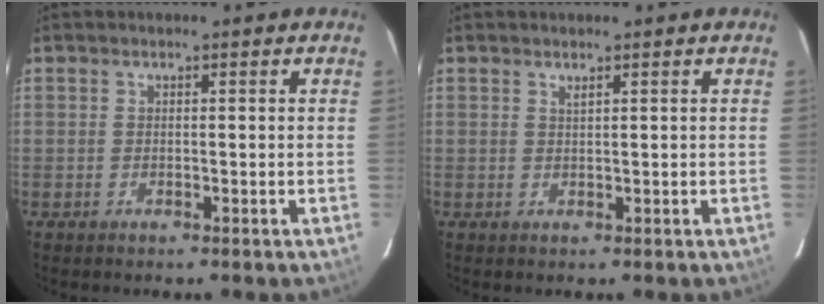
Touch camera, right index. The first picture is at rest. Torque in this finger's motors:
{"motor_torque": [-0.12, -0.05, -0.04, 0.01]}